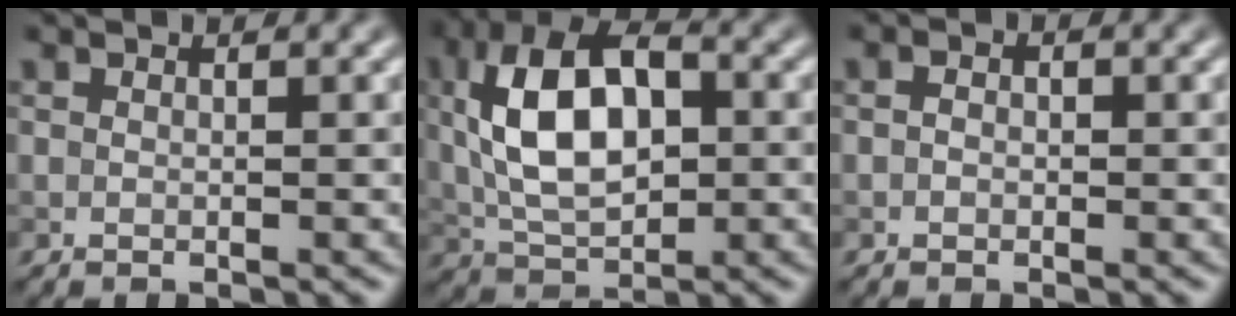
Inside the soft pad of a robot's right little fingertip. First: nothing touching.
{"total": 9.9, "force": [0.9, 5.4, 8.3], "torque": [-0.158, 0.017, 0.010]}
{"total": 1.2, "force": [0.0, 0.9, 0.7], "torque": [-0.009, 0.000, -0.010]}